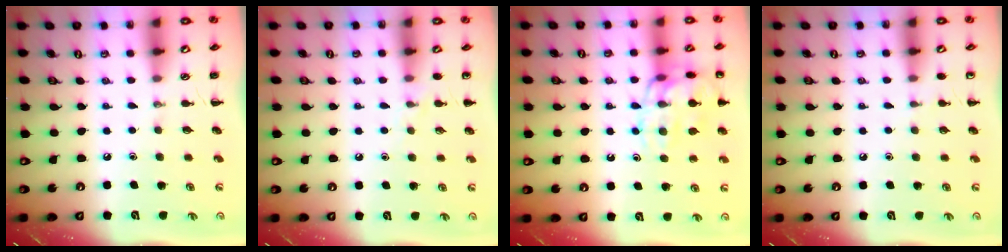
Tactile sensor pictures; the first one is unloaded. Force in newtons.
{"total": 5.4, "press": 5.0, "slide": 1.8}
{"total": 15.7, "press": 15.6, "slide": 1.4}
{"total": 3.8, "press": 3.6, "slide": 1.3}